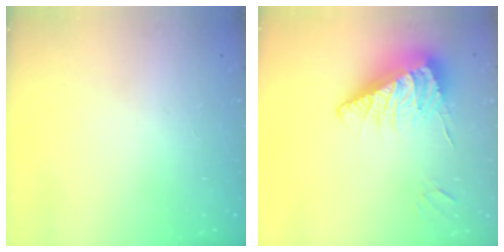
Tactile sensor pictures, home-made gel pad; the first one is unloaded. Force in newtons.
{"total": 12.6, "press": 12.2, "slide": 2.9}